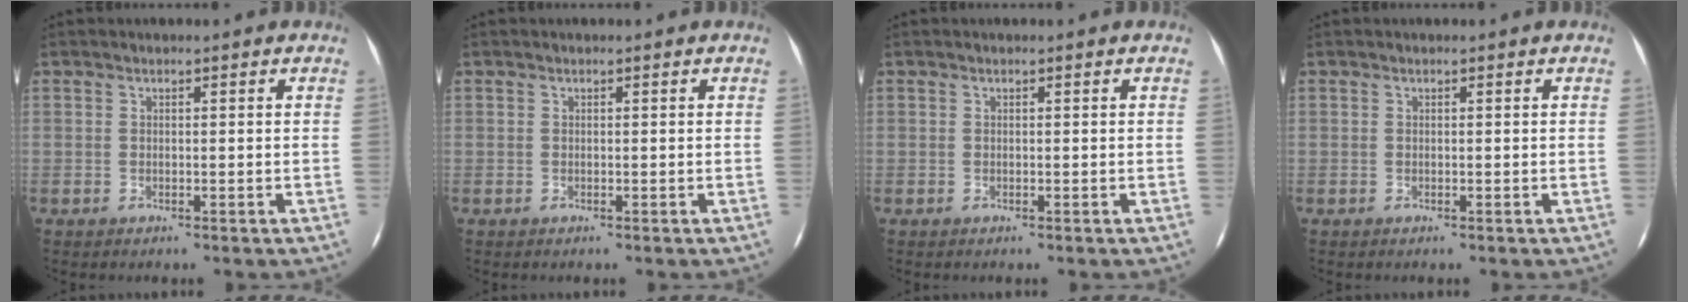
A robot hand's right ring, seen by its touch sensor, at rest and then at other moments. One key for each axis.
{"total": 0.0}
{"total": 0.0}
{"total": 0.0}